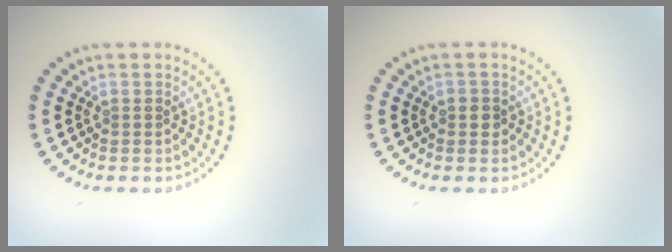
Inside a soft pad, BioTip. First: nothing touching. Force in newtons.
{"total": 1.1, "press": 1.1, "slide": 0.4}